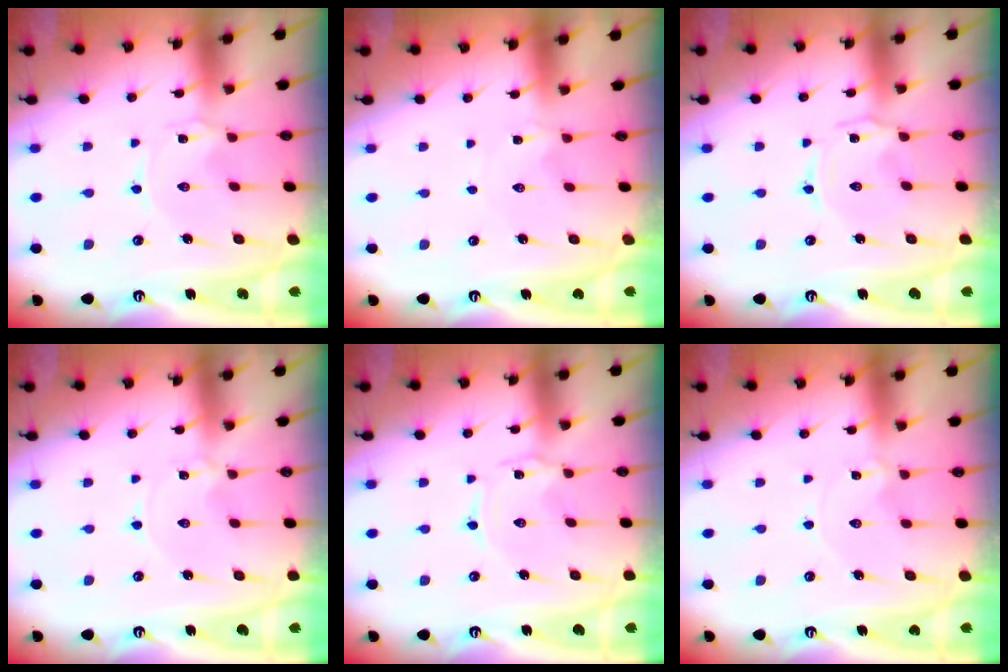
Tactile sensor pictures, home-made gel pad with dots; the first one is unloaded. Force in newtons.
{"total": 1.3, "press": 1.2, "slide": 0.4}
{"total": 1.4, "press": 1.3, "slide": 0.5}
{"total": 0.0}
{"total": 0.6, "press": 0.6, "slide": 0.1}
{"total": 0.0}